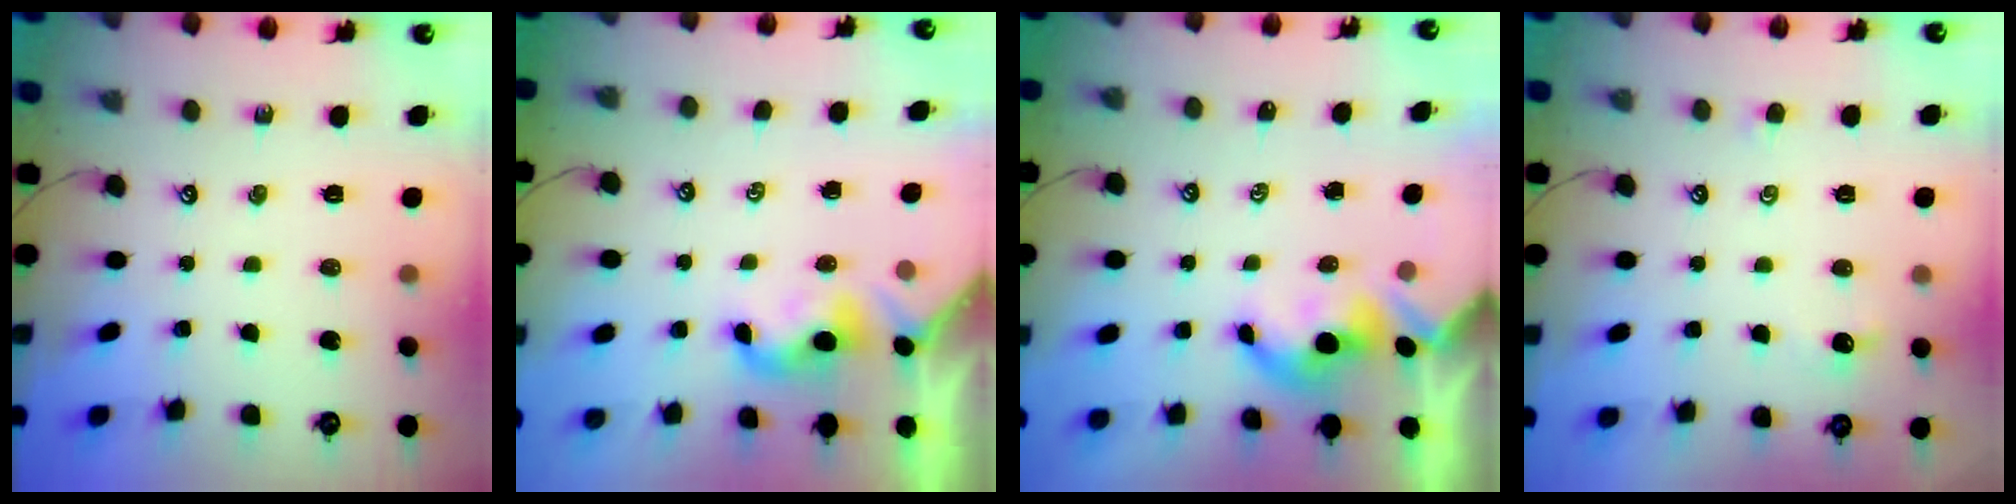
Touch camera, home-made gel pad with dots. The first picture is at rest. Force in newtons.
{"total": 1.8, "press": 1.8, "slide": 0.5}
{"total": 1.7, "press": 1.6, "slide": 0.2}
{"total": 1.4, "press": 1.4, "slide": 0.3}